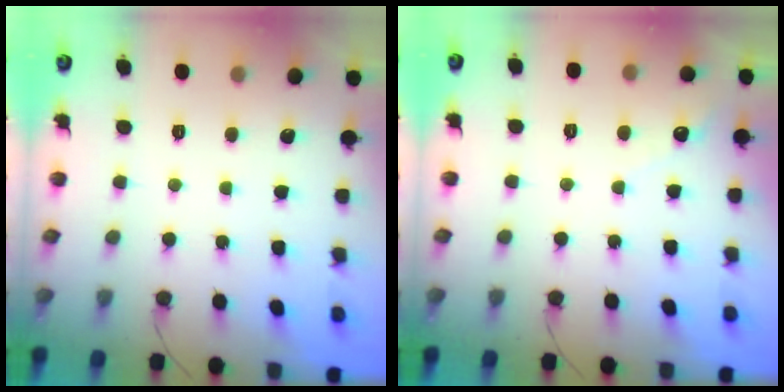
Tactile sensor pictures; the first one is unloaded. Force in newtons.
{"total": 2.8, "press": 2.8, "slide": 0.1}